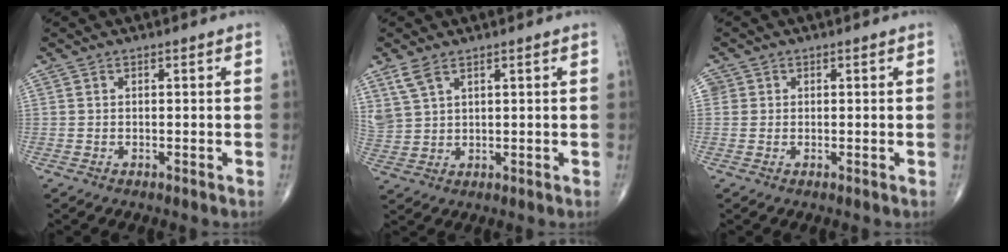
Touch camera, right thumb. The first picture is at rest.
{"total": 4.7, "force": [3.1, 2.2, 2.6], "torque": [-0.060, -0.006, 0.076]}
{"total": 1.7, "force": [0.3, 1.6, 0.2], "torque": [0.008, 0.003, 0.003]}